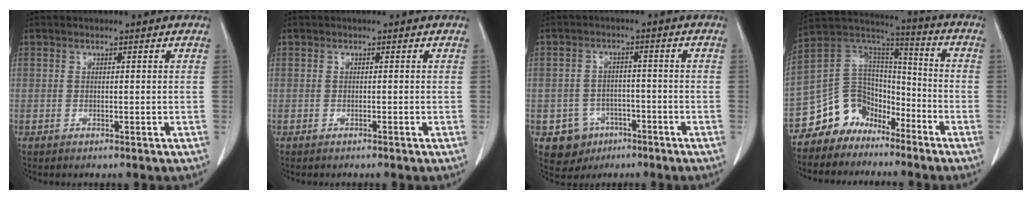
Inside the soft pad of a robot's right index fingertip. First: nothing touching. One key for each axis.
{"total": 0.0}
{"total": 5.8, "fx": -2.8, "fy": 5.0, "fz": 0.9, "tx": -0.012, "ty": 0.010, "tz": -0.036}
{"total": 10.4, "fx": -7.5, "fy": 7.1, "fz": 1.3, "tx": -0.026, "ty": 0.080, "tz": -0.138}